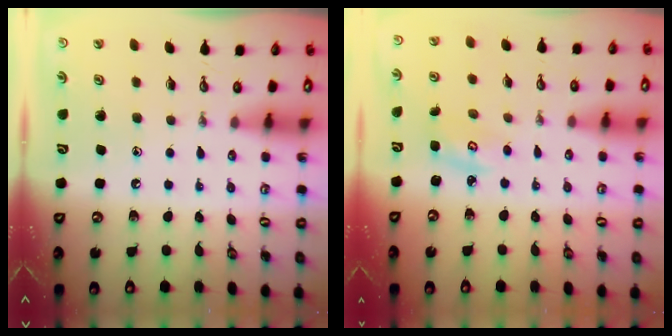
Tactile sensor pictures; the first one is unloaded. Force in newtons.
{"total": 3.0, "press": 3.0, "slide": 0.4}